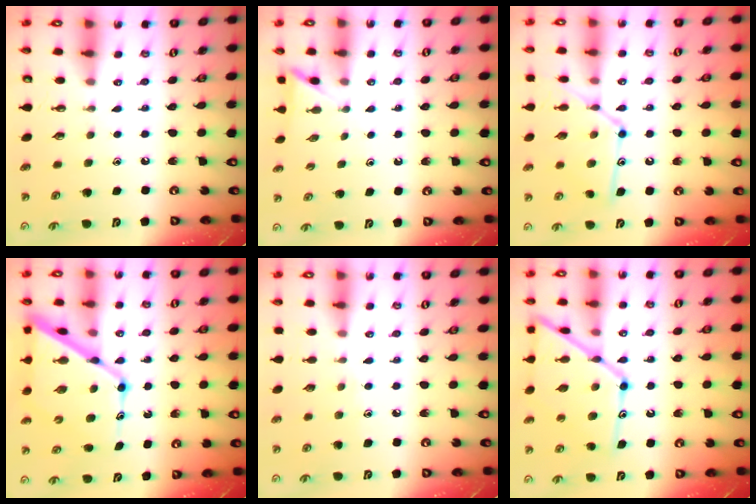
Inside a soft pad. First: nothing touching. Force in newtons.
{"total": 2.5, "press": 2.5, "slide": 0.3}
{"total": 13.2, "press": 13.1, "slide": 0.9}
{"total": 16.7, "press": 16.6, "slide": 1.4}
{"total": 3.6, "press": 3.6, "slide": 0.3}
{"total": 17.0, "press": 16.9, "slide": 1.4}